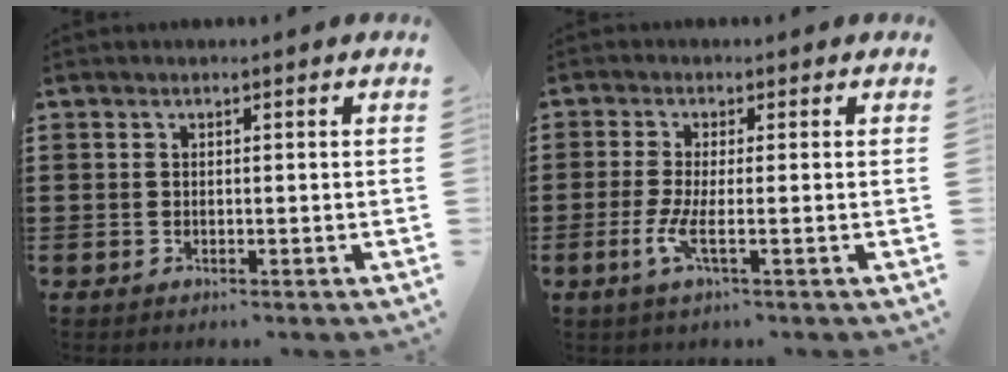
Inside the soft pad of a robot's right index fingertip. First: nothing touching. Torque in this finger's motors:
{"motor_torque": [-0.20, 0.97, 0.03, 0.07]}